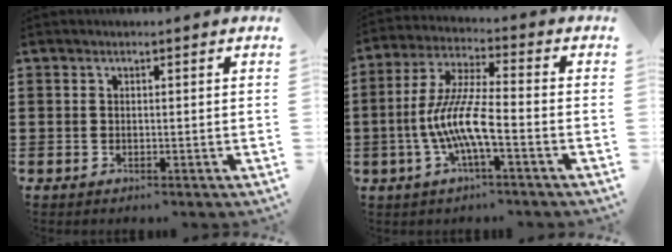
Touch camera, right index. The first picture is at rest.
{"total": 9.2, "force": [-2.9, 1.4, 8.6], "torque": [-0.197, -0.017, -0.063]}